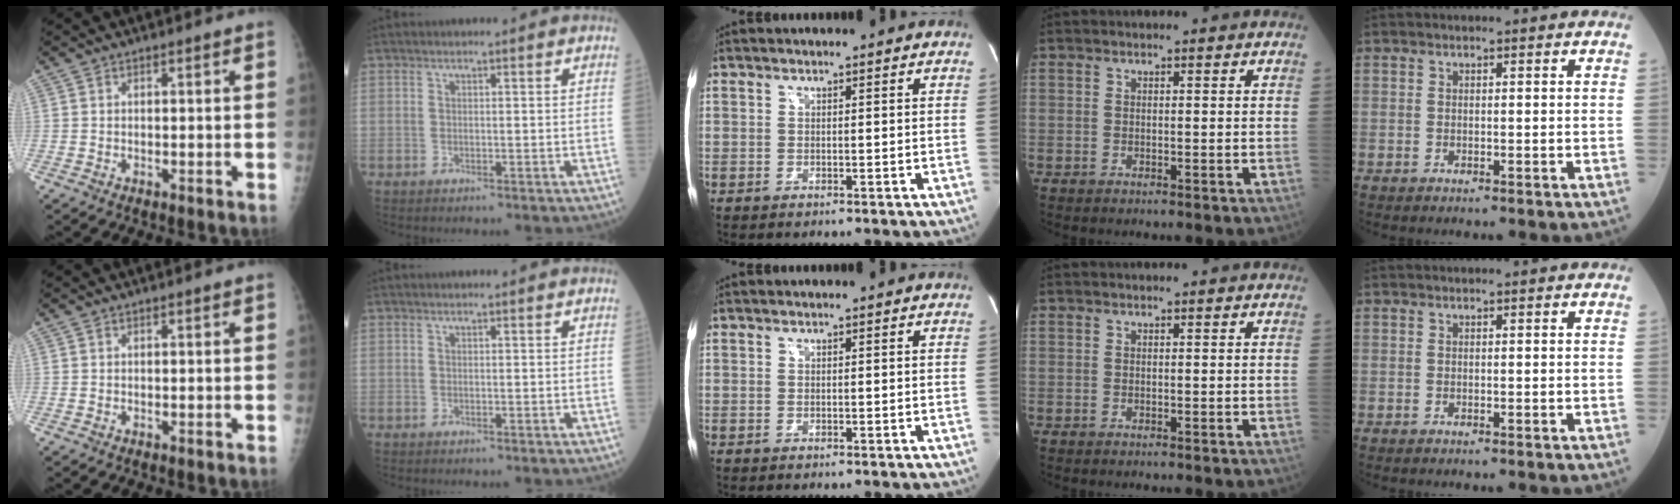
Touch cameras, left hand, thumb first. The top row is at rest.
{}